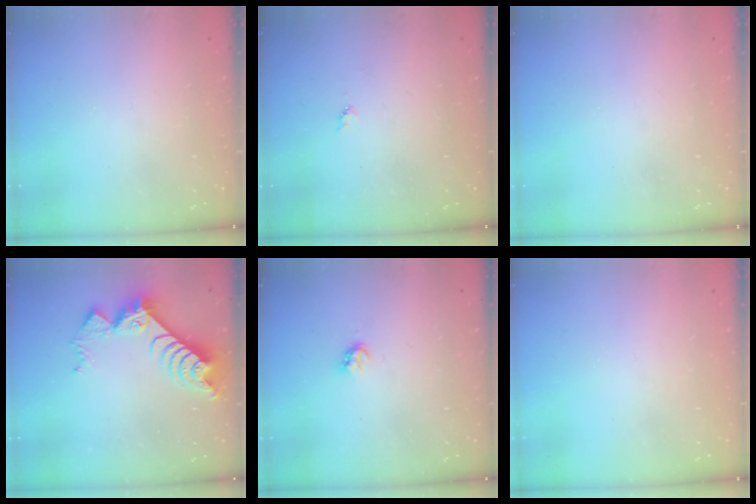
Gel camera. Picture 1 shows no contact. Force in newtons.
{"total": 3.9, "press": 3.9, "slide": 0.4}
{"total": 0.0}
{"total": 9.8, "press": 9.7, "slide": 0.9}
{"total": 2.8, "press": 2.8, "slide": 0.2}
{"total": 0.0}